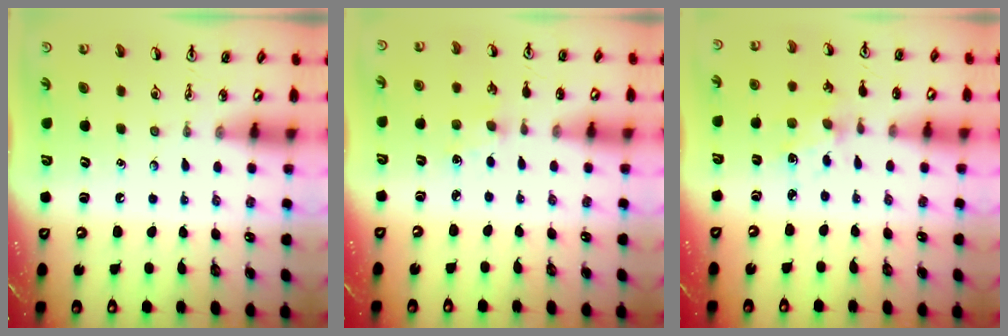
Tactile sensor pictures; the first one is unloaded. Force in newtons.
{"total": 1.5, "press": 1.5, "slide": 0.3}
{"total": 2.4, "press": 2.4, "slide": 0.0}